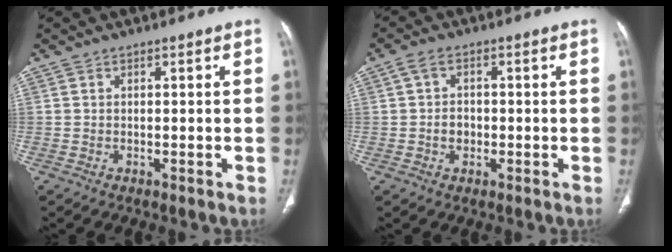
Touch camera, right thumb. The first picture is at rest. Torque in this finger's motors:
{"motor_torque": [-0.01, 0.01, 0.34, -0.36, 0.00]}